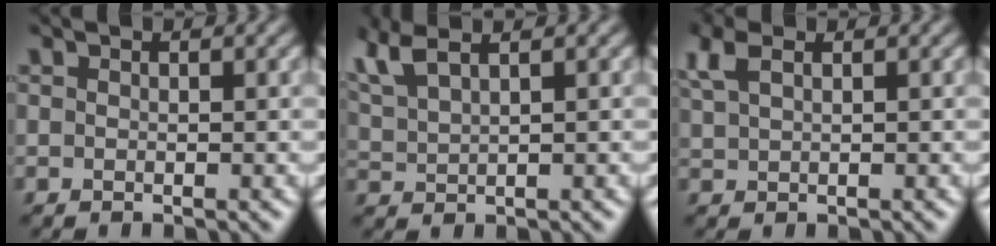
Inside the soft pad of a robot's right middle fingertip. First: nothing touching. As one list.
[{"total": 4.8, "force": [3.1, 1.8, 3.1], "torque": [-0.084, 0.023, 0.054]}, {"total": 2.8, "force": [1.6, 1.2, 1.9], "torque": [-0.051, 0.008, 0.033]}]